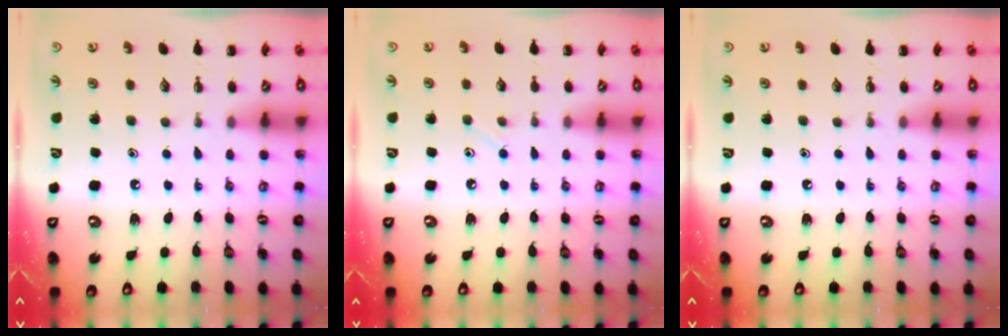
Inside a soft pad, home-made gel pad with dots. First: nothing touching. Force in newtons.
{"total": 3.6, "press": 3.4, "slide": 1.1}
{"total": 0.0}